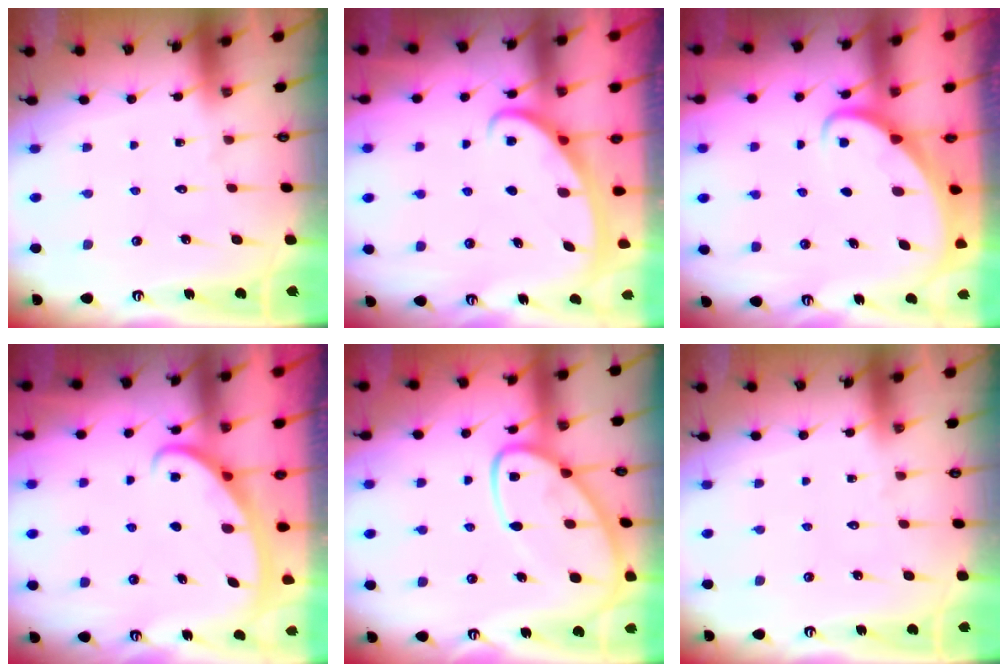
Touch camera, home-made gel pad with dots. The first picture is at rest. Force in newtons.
{"total": 2.7, "press": 2.7, "slide": 0.4}
{"total": 2.3, "press": 2.3, "slide": 0.3}
{"total": 2.7, "press": 2.6, "slide": 0.4}
{"total": 12.6, "press": 12.5, "slide": 1.1}
{"total": 0.0}